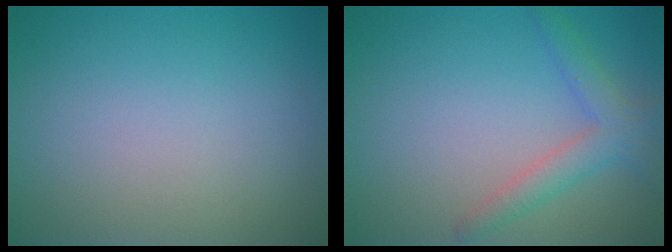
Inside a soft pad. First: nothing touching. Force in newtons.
{"total": 2.9, "press": 2.9, "slide": 0.1}